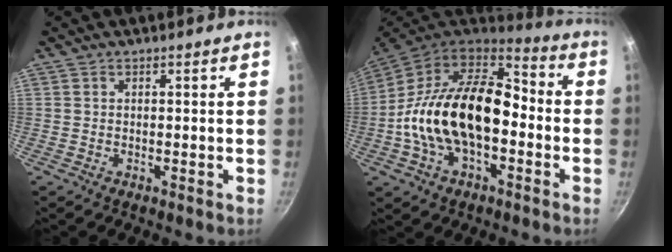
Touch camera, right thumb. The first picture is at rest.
{"total": 23.5, "force": [-3.0, 14.1, 18.6], "torque": [-0.311, 0.050, -0.064]}